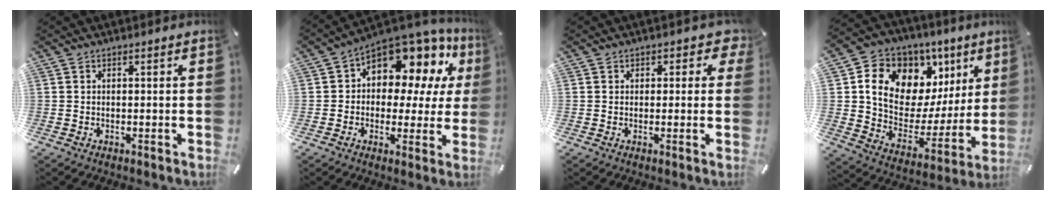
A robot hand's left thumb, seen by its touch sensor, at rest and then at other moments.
{"total": 10.5, "force": [6.4, 6.4, 5.2], "torque": [-0.085, -0.072, 0.115]}
{"total": 2.9, "force": [0.9, 2.2, 1.7], "torque": [-0.011, 0.000, 0.009]}
{"total": 14.1, "force": [7.3, 10.4, 6.2], "torque": [-0.100, -0.060, 0.130]}